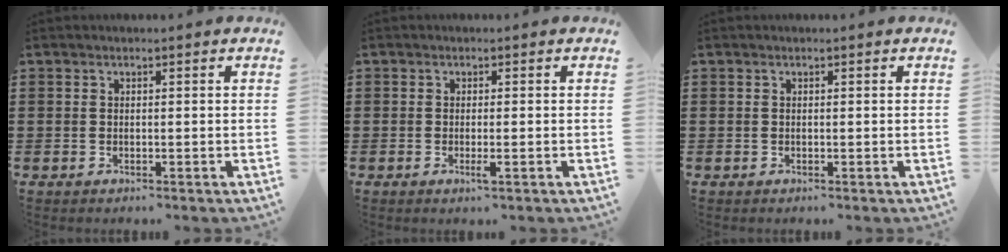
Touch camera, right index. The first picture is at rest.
{"total": 1.4, "force": [-0.5, 0.0, 1.4], "torque": [-0.031, -0.008, -0.011]}
{"total": 0.0}